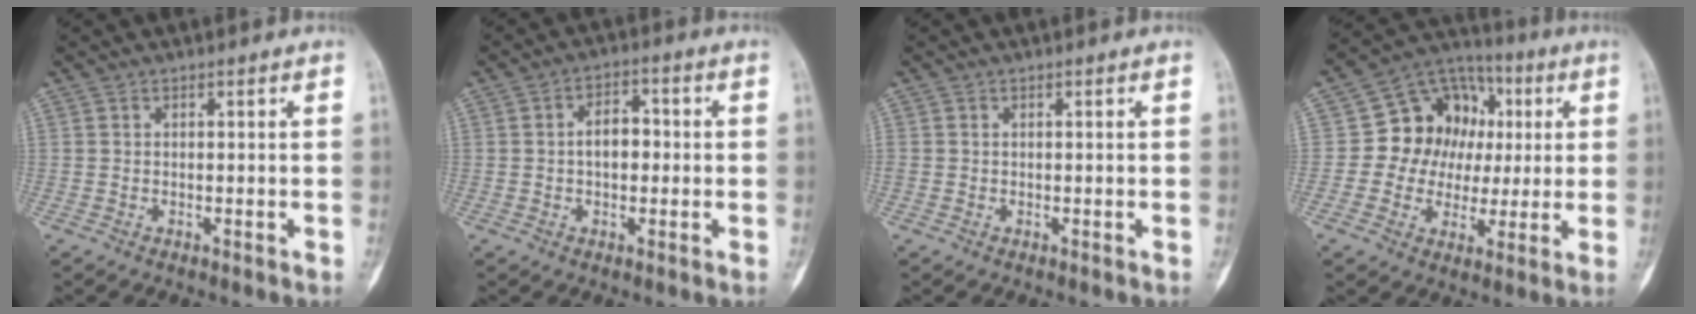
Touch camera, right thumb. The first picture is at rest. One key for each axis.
{"total": 5.7, "fx": 0.0, "fy": 3.7, "fz": 4.4, "tx": -0.059, "ty": 0.016, "tz": -0.005}
{"total": 0.5, "fx": 0.1, "fy": 0.5, "fz": 0.2, "tx": 0.001, "ty": 0.002, "tz": 0.002}
{"total": 15.3, "fx": 1.7, "fy": 12.9, "fz": 8.0, "tx": -0.067, "ty": 0.025, "tz": 0.027}